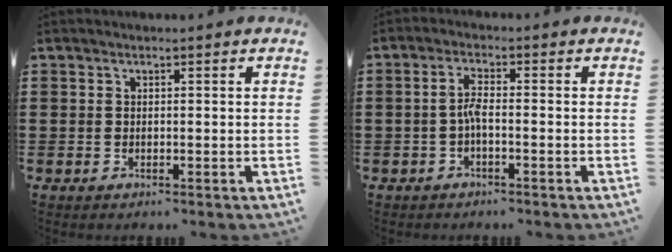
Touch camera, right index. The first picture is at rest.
{"total": 2.7, "force": [-0.9, 0.6, 2.5], "torque": [-0.057, 0.000, -0.020]}